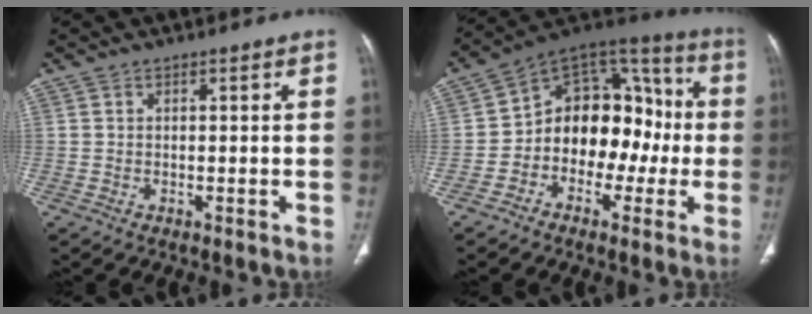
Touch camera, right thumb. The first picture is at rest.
{"total": 17.3, "force": [-2.6, 12.4, 11.8], "torque": [-0.114, 0.067, -0.050]}